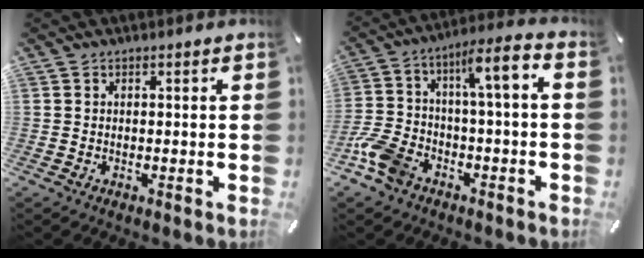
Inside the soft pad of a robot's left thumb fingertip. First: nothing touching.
{"total": 11.4, "force": [-3.2, 5.4, 9.5], "torque": [-0.185, 0.017, -0.064]}